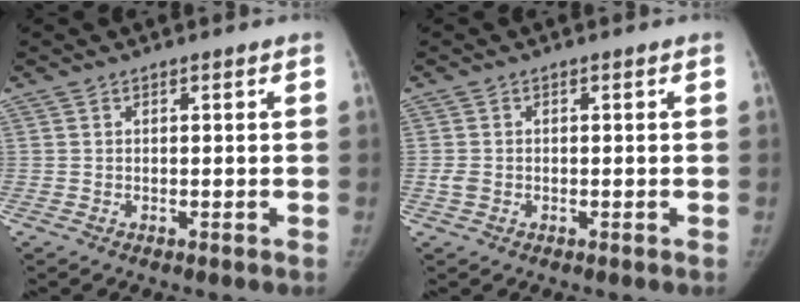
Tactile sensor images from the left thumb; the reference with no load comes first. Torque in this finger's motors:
{"motor_torque": [-0.34, 0.00, 0.10, 0.21, 0.00]}